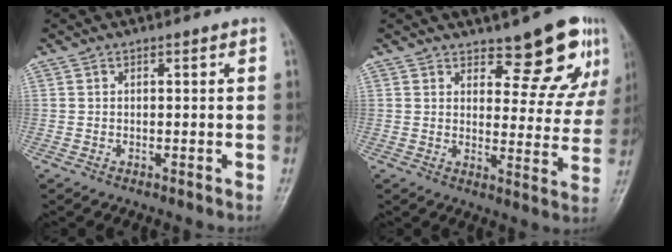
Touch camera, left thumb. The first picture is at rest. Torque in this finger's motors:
{"motor_torque": [0.42, 0.37, -0.08, -0.08, 0.13]}